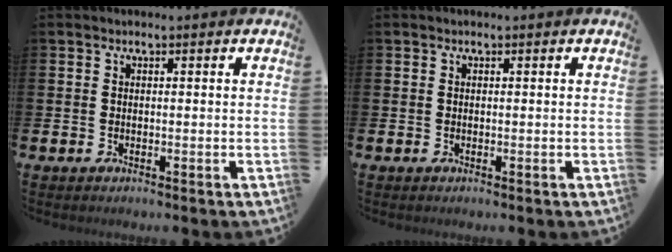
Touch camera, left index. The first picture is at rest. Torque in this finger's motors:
{"motor_torque": [0.00, 0.00, 0.01, 0.00]}